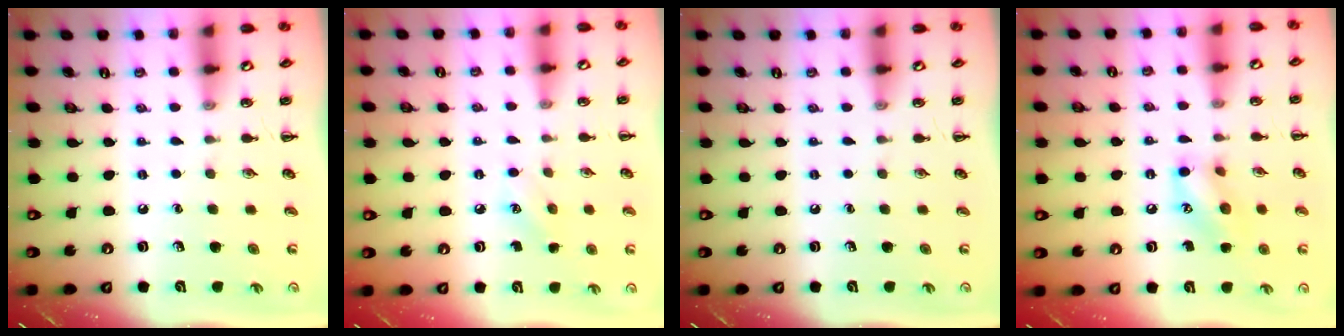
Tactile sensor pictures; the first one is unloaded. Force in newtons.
{"total": 5.7, "press": 5.5, "slide": 1.5}
{"total": 0.0}
{"total": 10.7, "press": 10.7, "slide": 0.3}